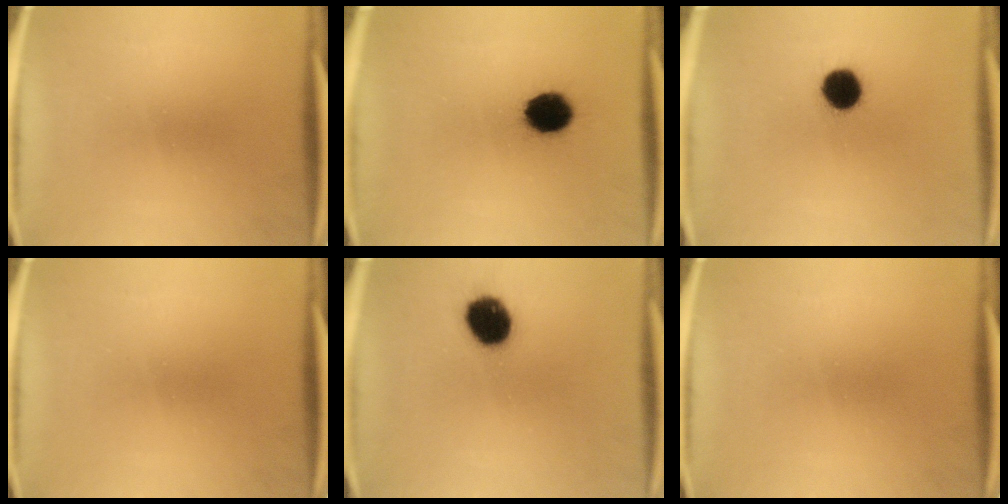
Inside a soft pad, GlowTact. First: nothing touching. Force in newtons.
{"total": 9.5}
{"total": 8.6}
{"total": 0.0}
{"total": 11.1}
{"total": 0.0}